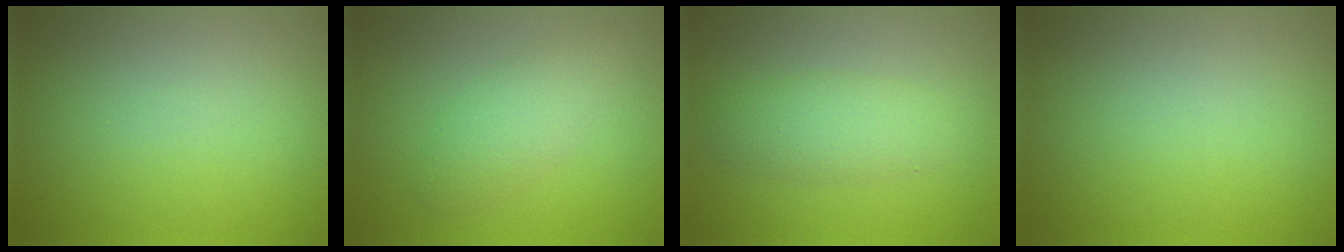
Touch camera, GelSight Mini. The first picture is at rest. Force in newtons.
{"total": 2.8, "press": 2.8, "slide": 0.2}
{"total": 2.9, "press": 2.9, "slide": 0.1}
{"total": 0.0}